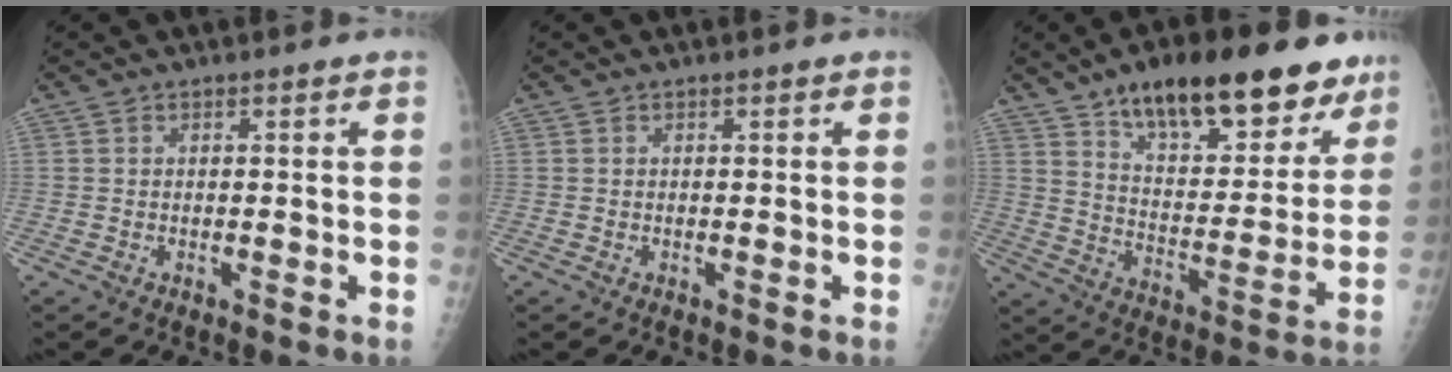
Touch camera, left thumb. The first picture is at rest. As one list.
[{"total": 0.0}, {"total": 23.7, "force": [15.7, 10.0, 14.7], "torque": [-0.165, -0.051, 0.239]}]